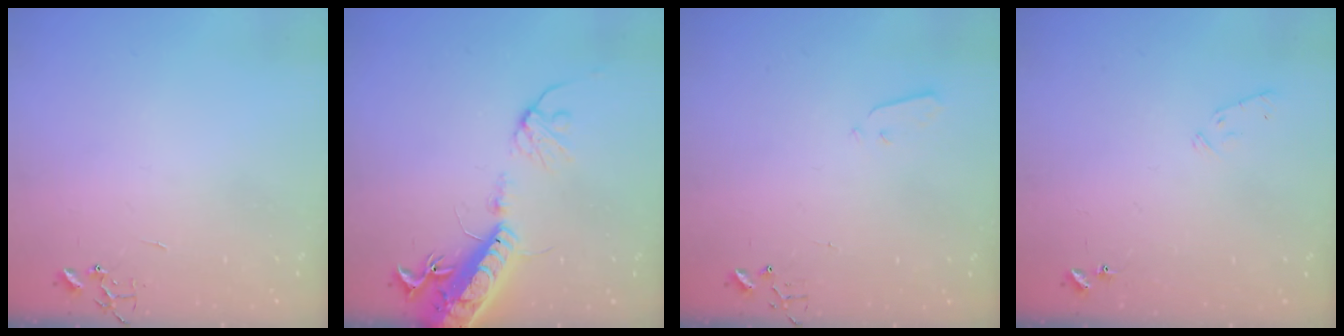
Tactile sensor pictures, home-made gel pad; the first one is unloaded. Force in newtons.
{"total": 16.6, "press": 16.2, "slide": 3.8}
{"total": 3.2, "press": 3.2, "slide": 0.1}
{"total": 6.7, "press": 6.7, "slide": 1.0}